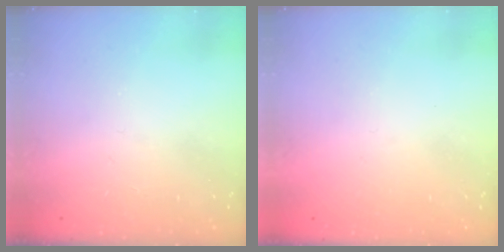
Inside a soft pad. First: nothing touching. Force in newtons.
{"total": 0.8, "press": 0.7, "slide": 0.3}